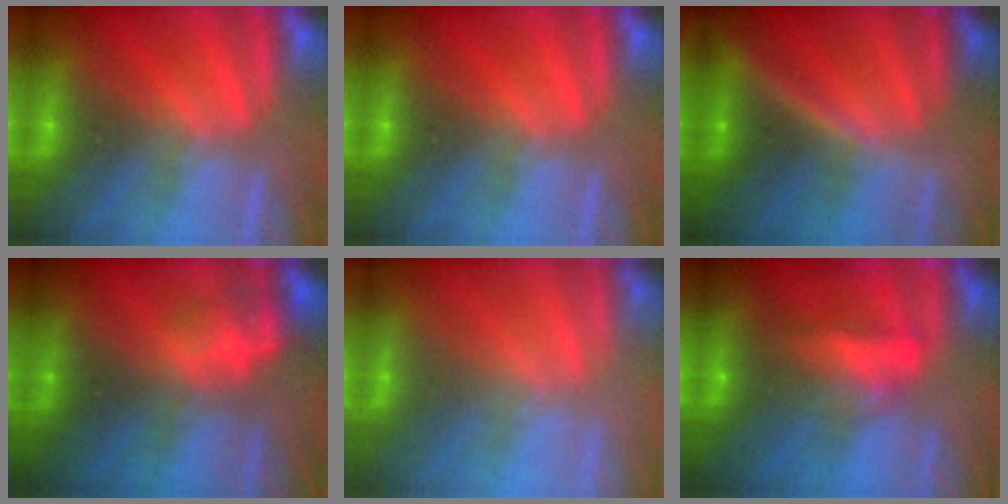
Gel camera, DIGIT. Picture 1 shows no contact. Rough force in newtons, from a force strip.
{"total": 0.0}
{"total": 3.2}
{"total": 2.3}
{"total": 2.5}
{"total": 5.7}